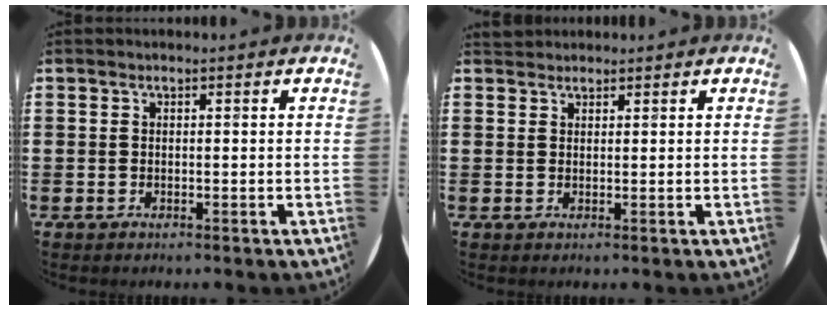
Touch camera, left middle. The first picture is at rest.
{"total": 1.1, "force": [1.0, 0.3, -0.1], "torque": [0.000, 0.003, 0.021]}